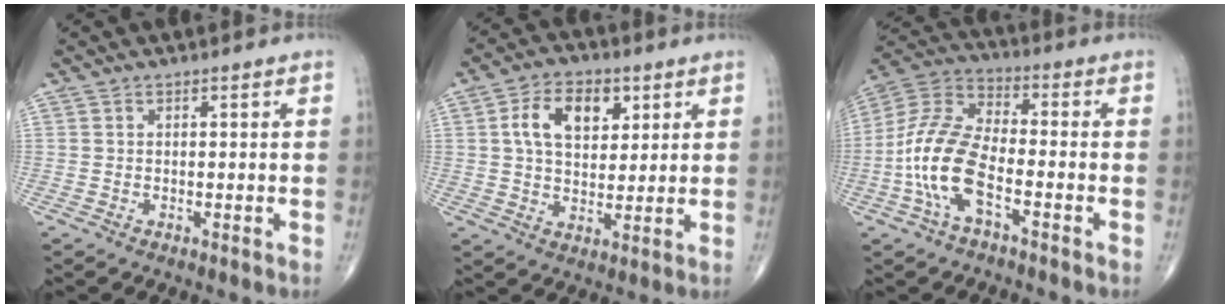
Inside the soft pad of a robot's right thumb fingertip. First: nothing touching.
{"total": 10.5, "force": [3.5, 6.6, 7.4], "torque": [-0.103, -0.005, 0.058]}
{"total": 13.8, "force": [-4.5, 6.1, 11.5], "torque": [-0.247, 0.036, -0.092]}